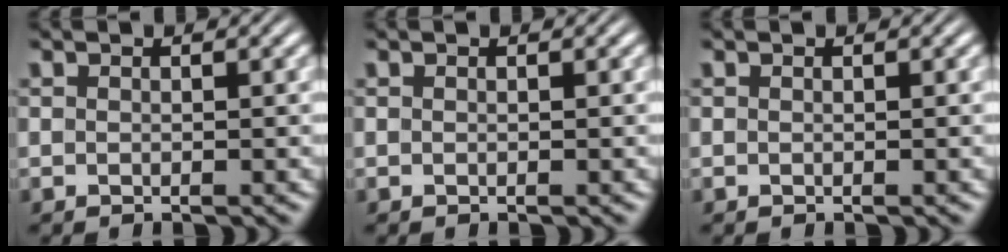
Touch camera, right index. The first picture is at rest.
{"total": 0.0}
{"total": 0.0}